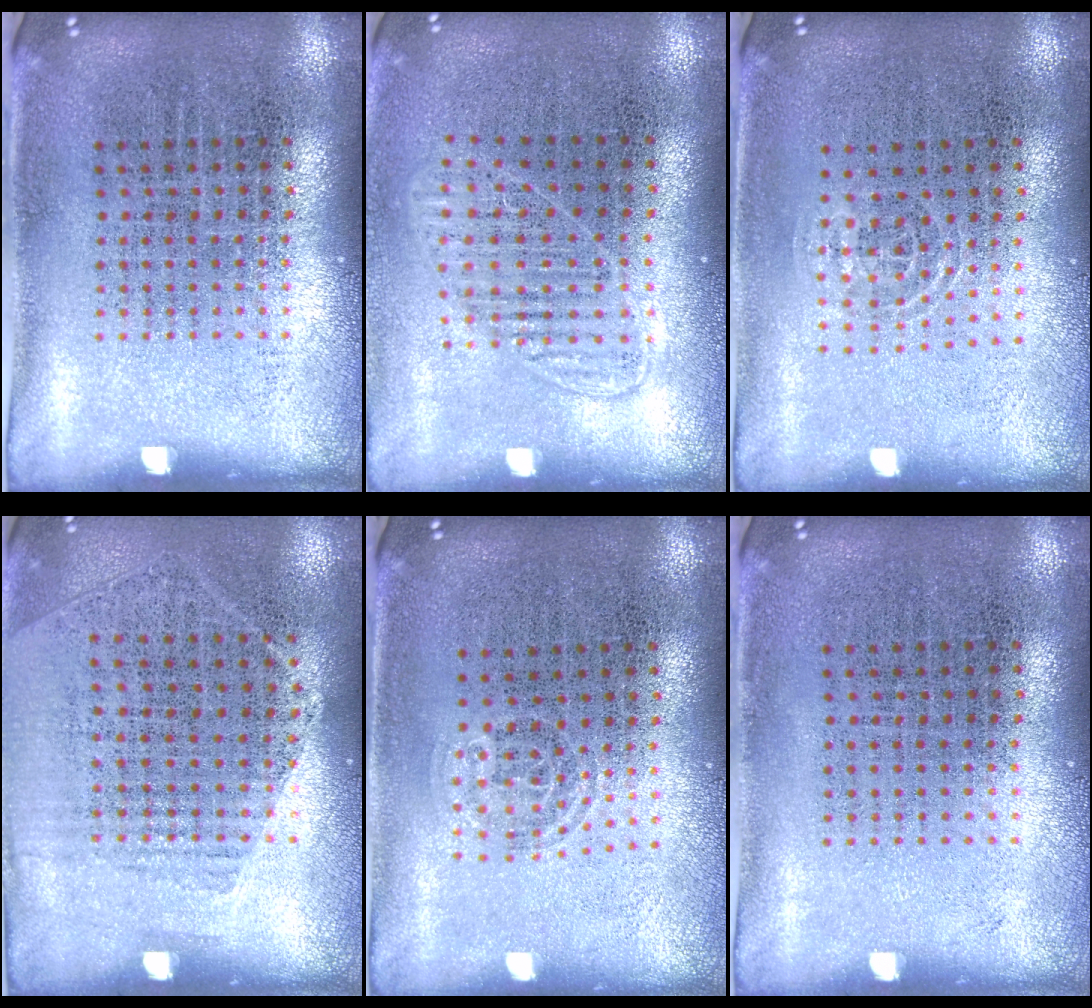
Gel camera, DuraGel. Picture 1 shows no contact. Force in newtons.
{"total": 1.4, "press": 1.2, "slide": 0.7}
{"total": 0.8, "press": 0.5, "slide": 0.6}
{"total": 1.2, "press": 1.0, "slide": 0.7}
{"total": 0.9, "press": 0.7, "slide": 0.6}
{"total": 0.0}